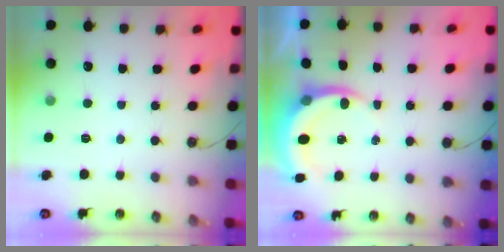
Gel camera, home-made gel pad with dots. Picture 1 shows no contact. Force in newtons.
{"total": 5.2, "press": 5.2, "slide": 0.6}